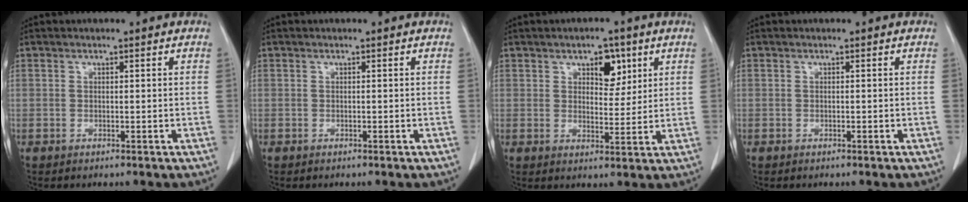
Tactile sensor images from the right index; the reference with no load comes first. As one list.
[{"total": 0.0}, {"total": 5.2, "force": [2.7, 2.7, 3.5], "torque": [-0.048, 0.004, 0.040]}, {"total": 0.0}]